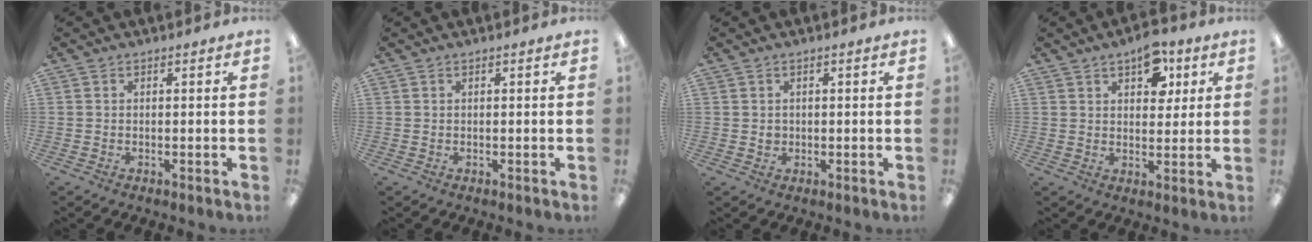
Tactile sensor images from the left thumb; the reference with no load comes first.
{"total": 0.0}
{"total": 1.3, "force": [0.3, 1.1, 0.5], "torque": [-0.012, 0.006, 0.003]}
{"total": 8.8, "force": [4.9, 4.9, 5.3], "torque": [-0.057, -0.018, 0.082]}